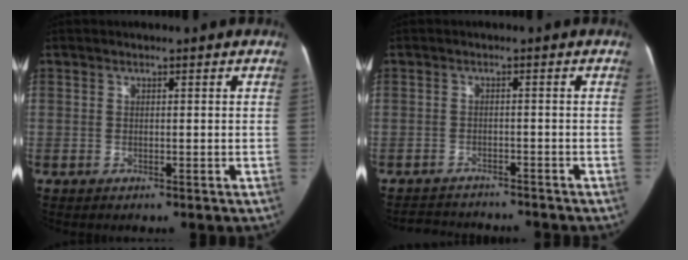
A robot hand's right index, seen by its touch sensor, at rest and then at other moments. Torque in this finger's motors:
{"motor_torque": [-0.59, -0.22, -1.05, -0.21]}